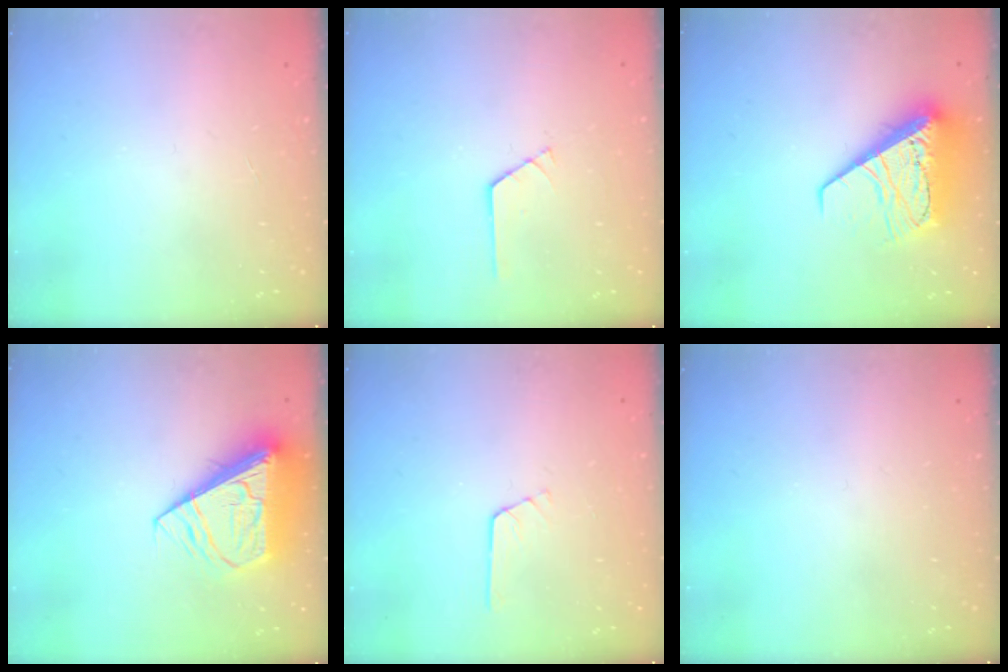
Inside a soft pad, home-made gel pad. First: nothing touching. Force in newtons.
{"total": 0.7, "press": 0.6, "slide": 0.1}
{"total": 11.6, "press": 11.5, "slide": 1.6}
{"total": 11.2, "press": 11.1, "slide": 1.6}
{"total": 2.7, "press": 2.7, "slide": 0.2}
{"total": 0.0}